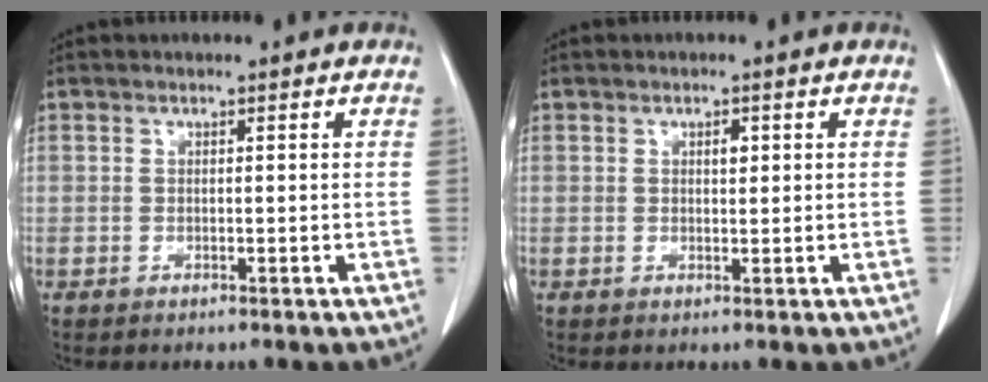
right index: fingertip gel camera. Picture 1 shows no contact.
{"total": 1.3, "force": [0.5, 0.6, 1.0], "torque": [-0.013, 0.001, 0.006]}